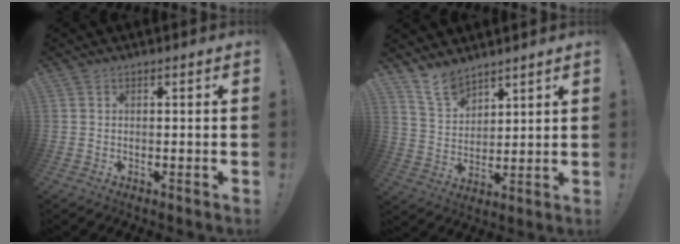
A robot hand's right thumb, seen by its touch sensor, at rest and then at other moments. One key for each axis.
{"total": 8.8, "fx": 7.6, "fy": 3.9, "fz": 2.4, "tx": -0.049, "ty": -0.051, "tz": 0.147}